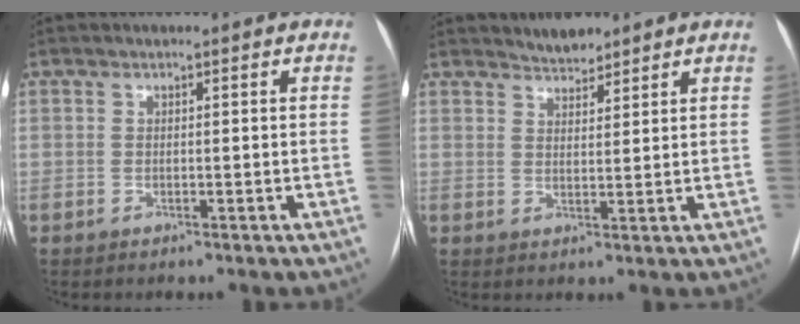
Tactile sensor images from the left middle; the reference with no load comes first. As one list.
[{"total": 3.2, "force": [3.0, 1.1, 0.5], "torque": [-0.008, 0.005, 0.048]}]